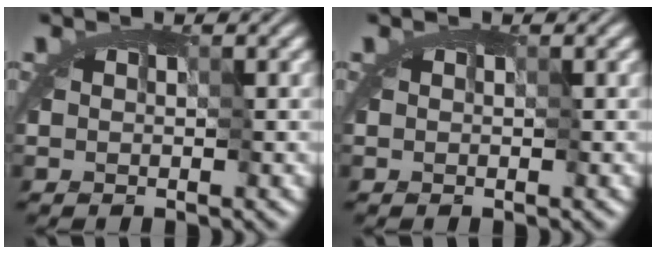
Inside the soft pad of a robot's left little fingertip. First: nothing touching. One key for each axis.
{"total": 0.0}